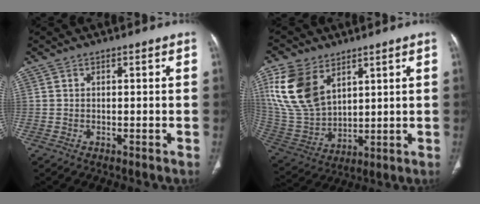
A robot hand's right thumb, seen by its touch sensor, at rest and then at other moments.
{"total": 15.8, "force": [7.4, 9.9, 9.8], "torque": [-0.195, -0.025, 0.164]}